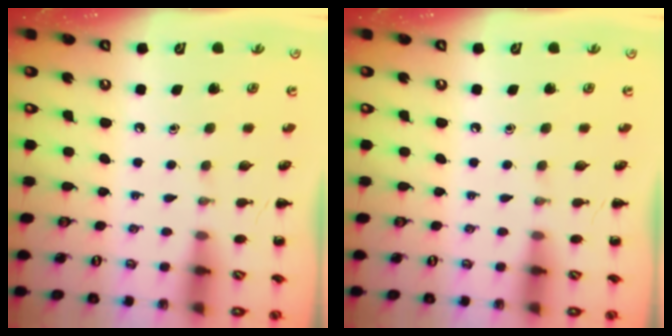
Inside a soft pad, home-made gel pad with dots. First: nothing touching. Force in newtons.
{"total": 0.0}